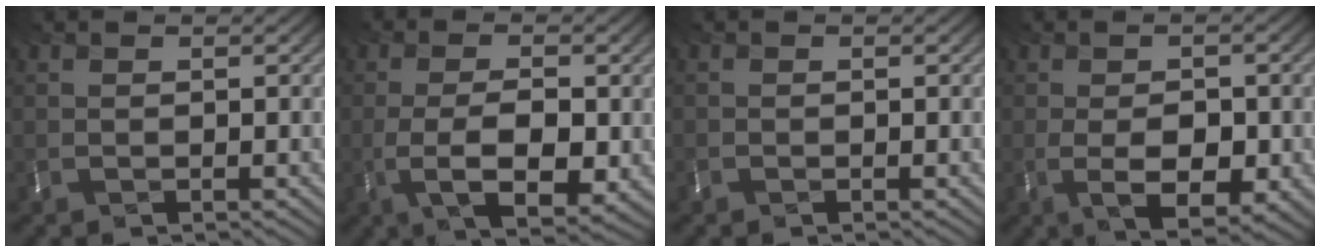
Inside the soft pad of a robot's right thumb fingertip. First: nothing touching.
{"total": 6.4, "force": [-2.2, 2.3, 5.6], "torque": [-0.095, -0.016, -0.041]}
{"total": 0.7, "force": [-0.5, 0.4, -0.1], "torque": [0.001, -0.002, -0.015]}
{"total": 5.8, "force": [-1.8, 2.8, 4.8], "torque": [-0.078, -0.015, -0.035]}